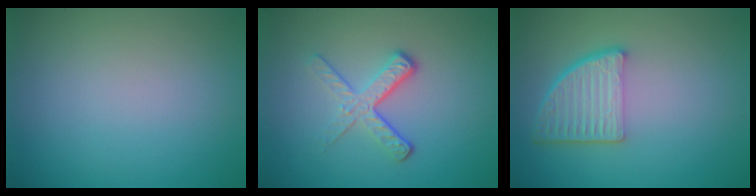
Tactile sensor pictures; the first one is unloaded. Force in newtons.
{"total": 3.7, "press": 2.3, "slide": 3.0}
{"total": 5.0, "press": 3.7, "slide": 3.4}